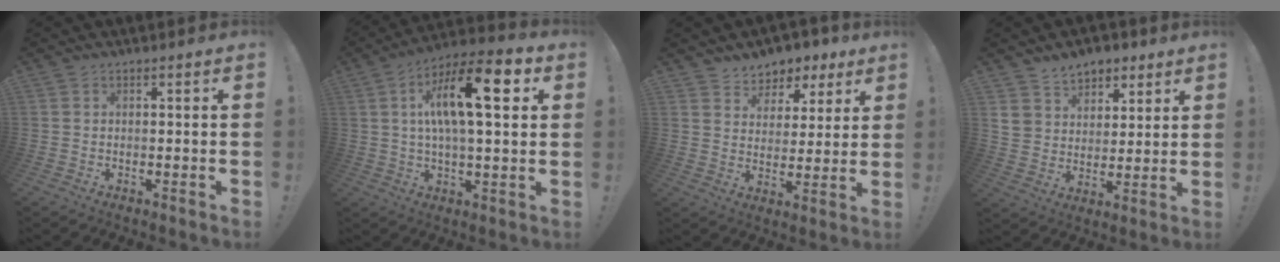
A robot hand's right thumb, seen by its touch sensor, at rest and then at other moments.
{"total": 18.3, "force": [5.5, 6.1, 16.3], "torque": [-0.269, -0.006, 0.076]}
{"total": 6.3, "force": [4.3, 4.6, 0.6], "torque": [0.005, -0.043, 0.082]}
{"total": 9.1, "force": [6.2, 6.6, 1.2], "torque": [-0.015, -0.047, 0.123]}